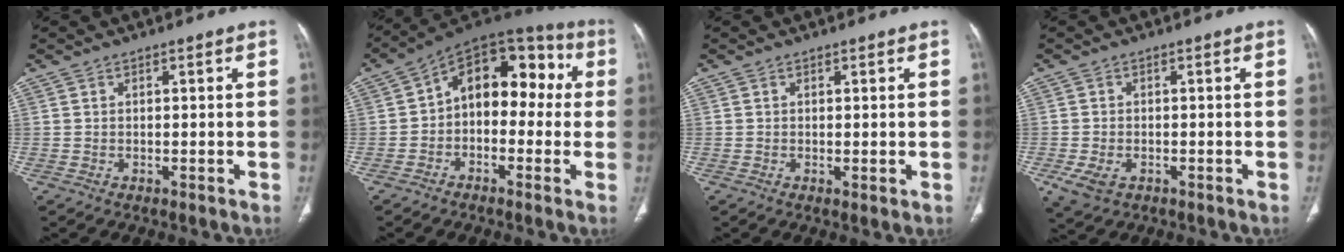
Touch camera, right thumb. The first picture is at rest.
{"total": 15.0, "force": [0.7, 9.7, 11.5], "torque": [-0.111, 0.059, -0.009]}
{"total": 0.7, "force": [0.0, 0.1, 0.7], "torque": [-0.018, -0.006, 0.000]}
{"total": 4.3, "force": [-1.8, 2.8, 2.8], "torque": [-0.064, -0.001, -0.023]}